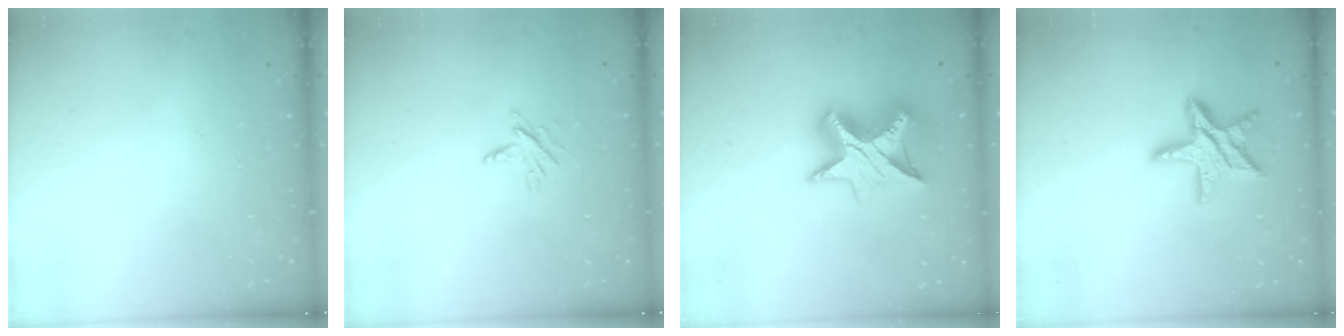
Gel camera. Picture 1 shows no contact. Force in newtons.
{"total": 3.8, "press": 3.8, "slide": 0.5}
{"total": 12.4, "press": 12.4, "slide": 0.5}
{"total": 15.2, "press": 15.1, "slide": 1.3}